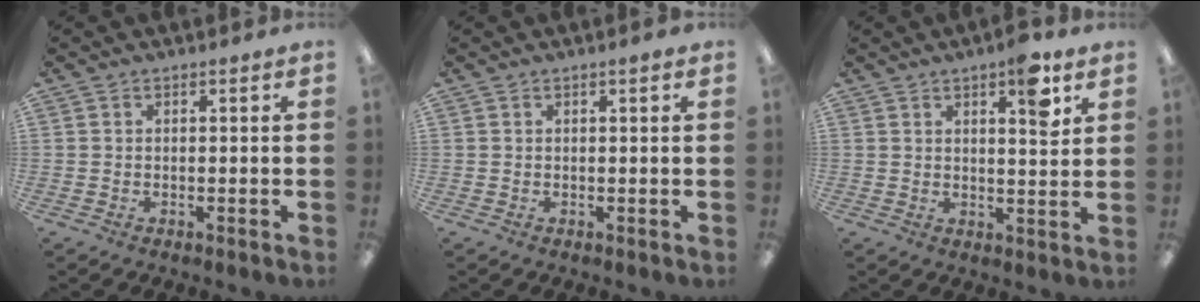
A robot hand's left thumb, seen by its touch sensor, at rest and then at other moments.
{"total": 0.9, "force": [0.5, 0.1, 0.8], "torque": [-0.017, 0.003, 0.008]}
{"total": 7.7, "force": [4.5, 2.2, 5.8], "torque": [-0.068, -0.024, 0.065]}